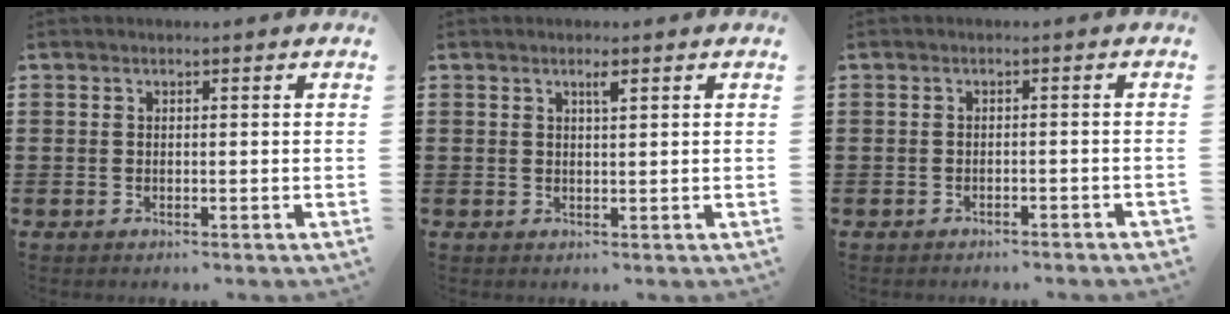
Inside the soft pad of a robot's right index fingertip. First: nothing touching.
{"total": 1.4, "force": [0.8, 0.1, 1.1], "torque": [-0.023, 0.000, 0.013]}
{"total": 1.2, "force": [-1.1, 0.2, 0.3], "torque": [-0.010, -0.001, -0.023]}